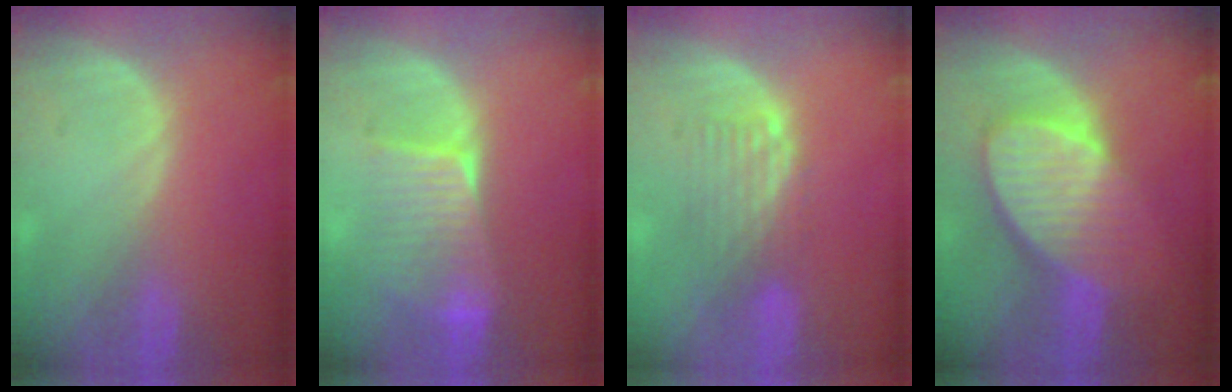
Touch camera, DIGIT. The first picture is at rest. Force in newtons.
{"total": 6.6, "press": 6.5, "slide": 1.1}
{"total": 5.0, "press": 4.3, "slide": 2.6}
{"total": 8.9, "press": 8.0, "slide": 3.9}